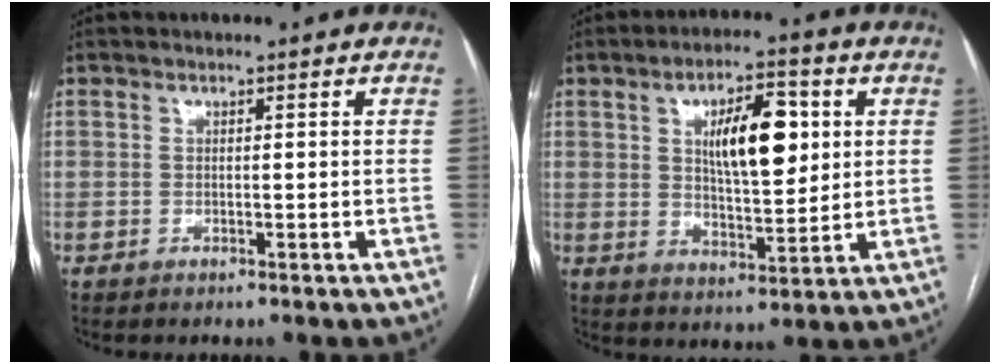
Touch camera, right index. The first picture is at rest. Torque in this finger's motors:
{"motor_torque": [0.59, 0.27, 0.29, 0.11]}